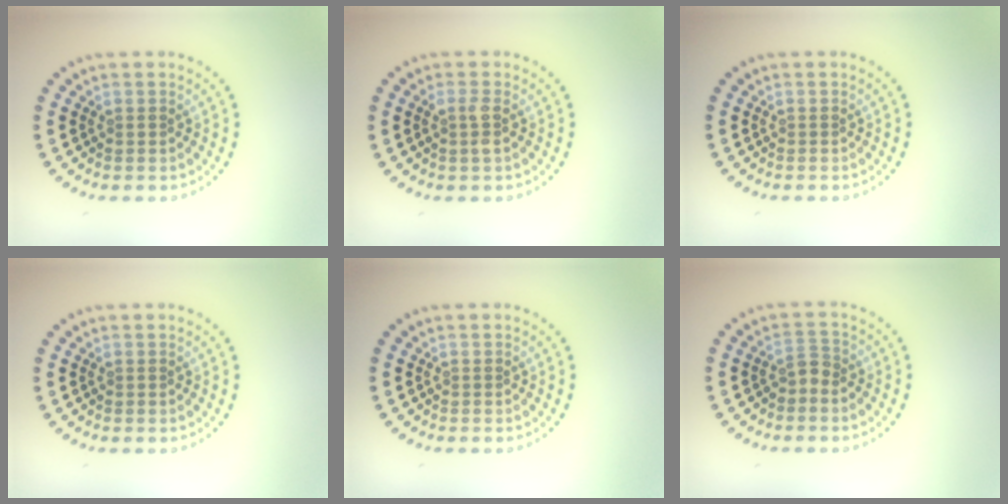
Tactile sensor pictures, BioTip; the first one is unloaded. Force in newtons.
{"total": 1.5, "press": 1.3, "slide": 0.6}
{"total": 0.0}
{"total": 0.0}
{"total": 0.0}
{"total": 1.3, "press": 1.1, "slide": 0.8}